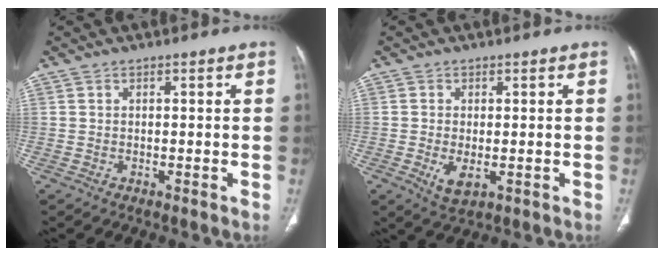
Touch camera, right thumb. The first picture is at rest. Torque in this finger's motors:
{"motor_torque": [-0.23, 0.19, 0.18, 0.32, 0.12]}